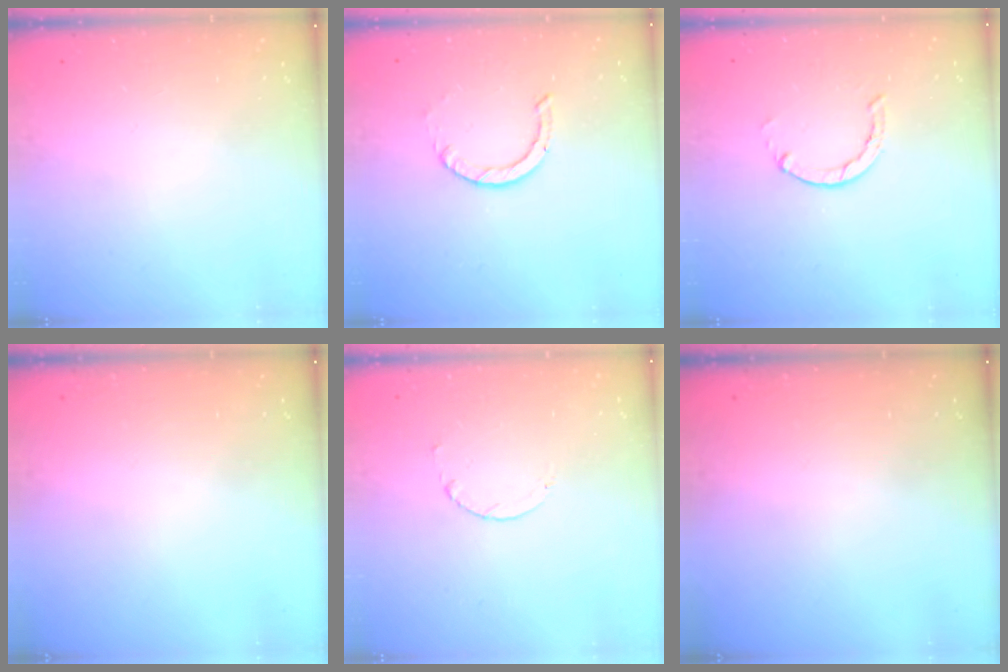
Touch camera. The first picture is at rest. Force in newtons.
{"total": 2.0, "press": 2.0, "slide": 0.2}
{"total": 1.3, "press": 1.2, "slide": 0.3}
{"total": 0.0}
{"total": 2.3, "press": 2.3, "slide": 0.3}
{"total": 0.0}